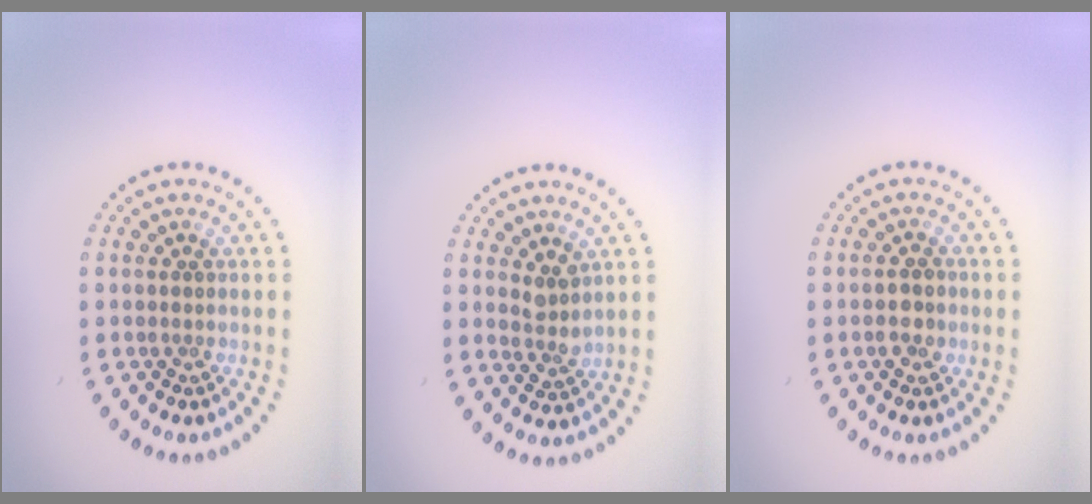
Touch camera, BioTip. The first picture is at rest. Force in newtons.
{"total": 1.7, "press": 1.2, "slide": 1.2}
{"total": 1.8, "press": 1.8, "slide": 0.3}